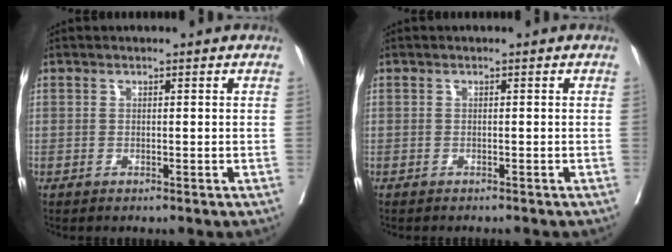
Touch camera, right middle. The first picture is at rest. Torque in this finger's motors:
{"motor_torque": [-0.06, -0.17, 0.01, 0.00]}